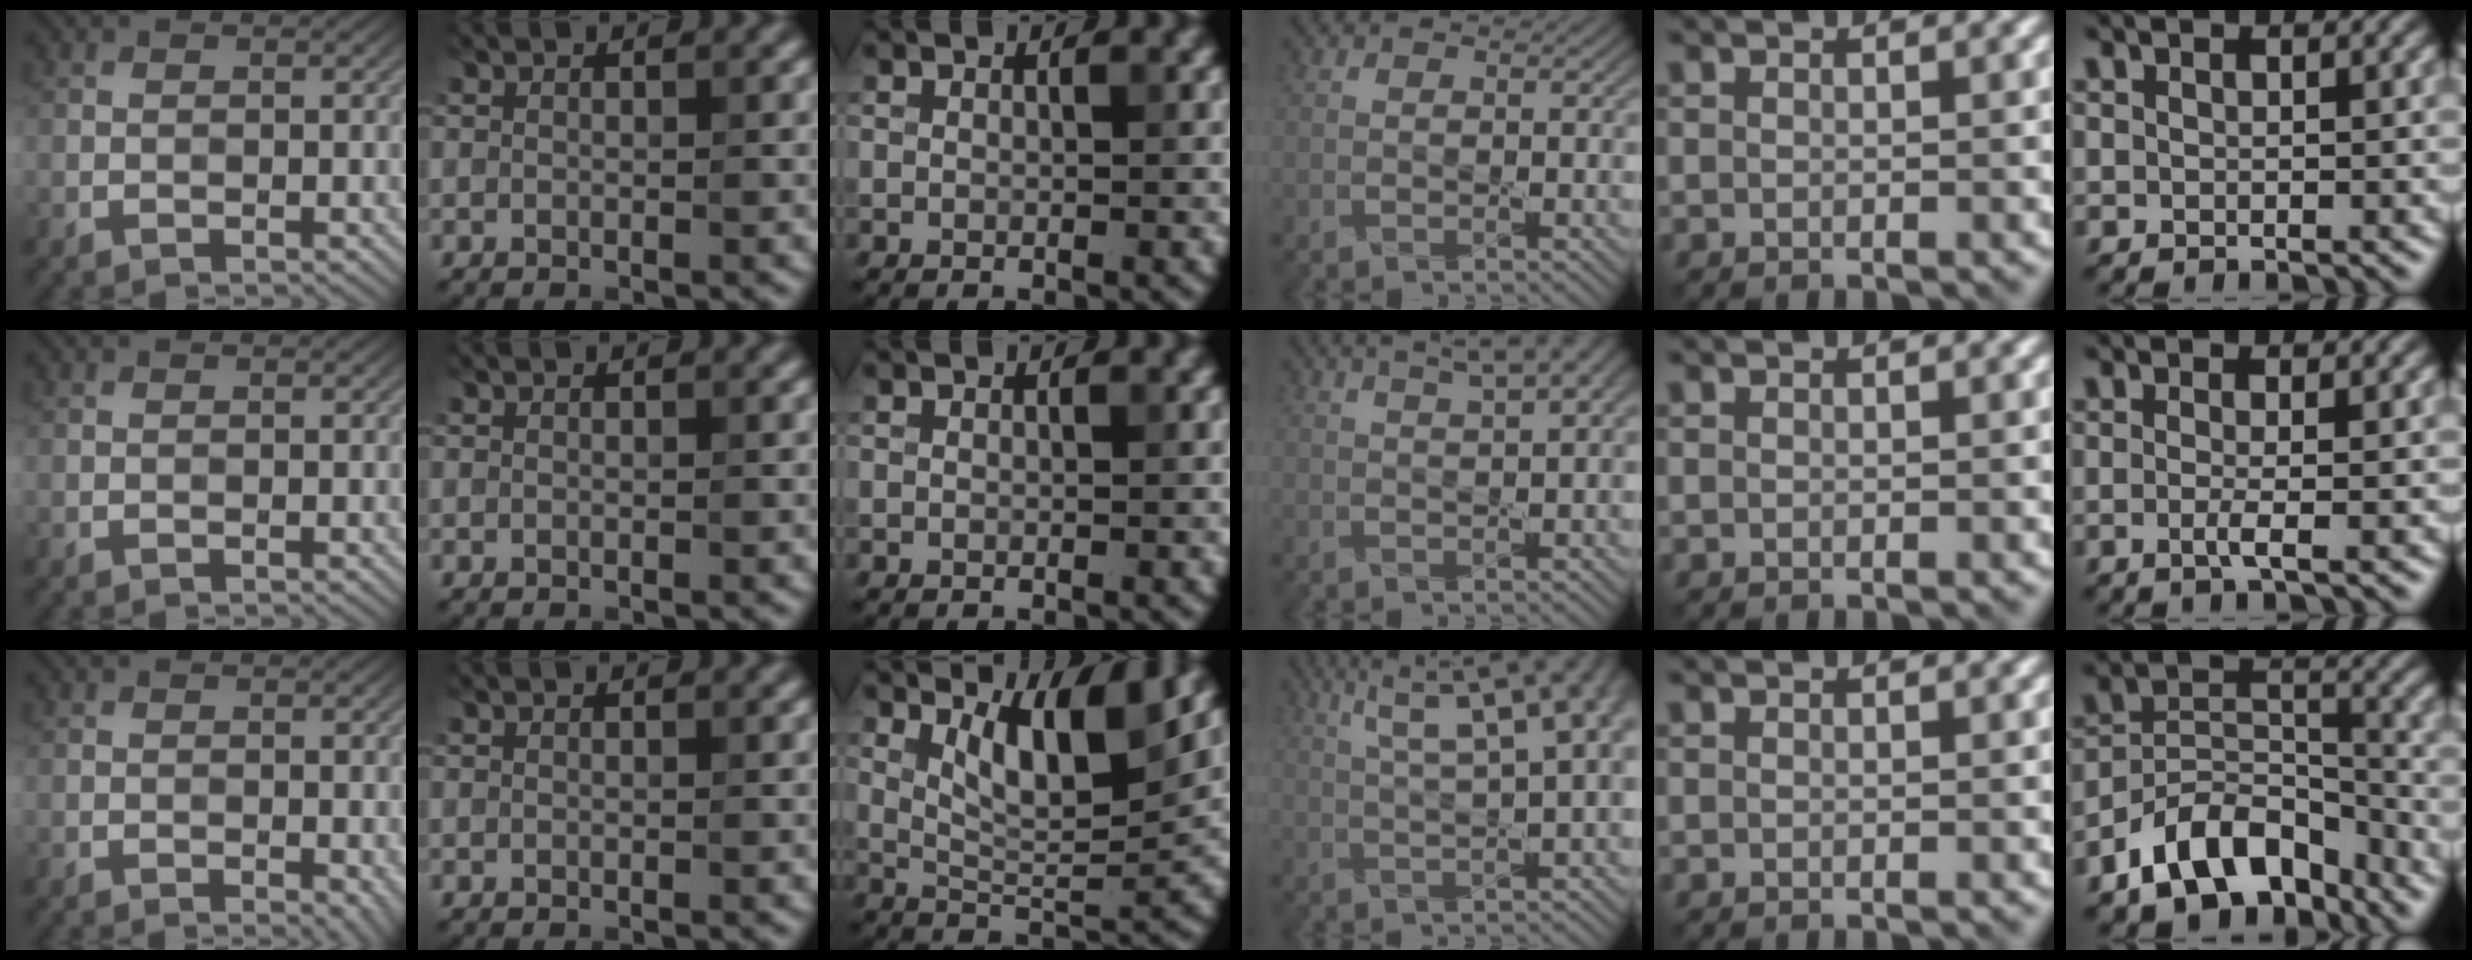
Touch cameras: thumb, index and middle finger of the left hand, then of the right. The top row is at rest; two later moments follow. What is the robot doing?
{"motion": "pour", "object": "sugar"}